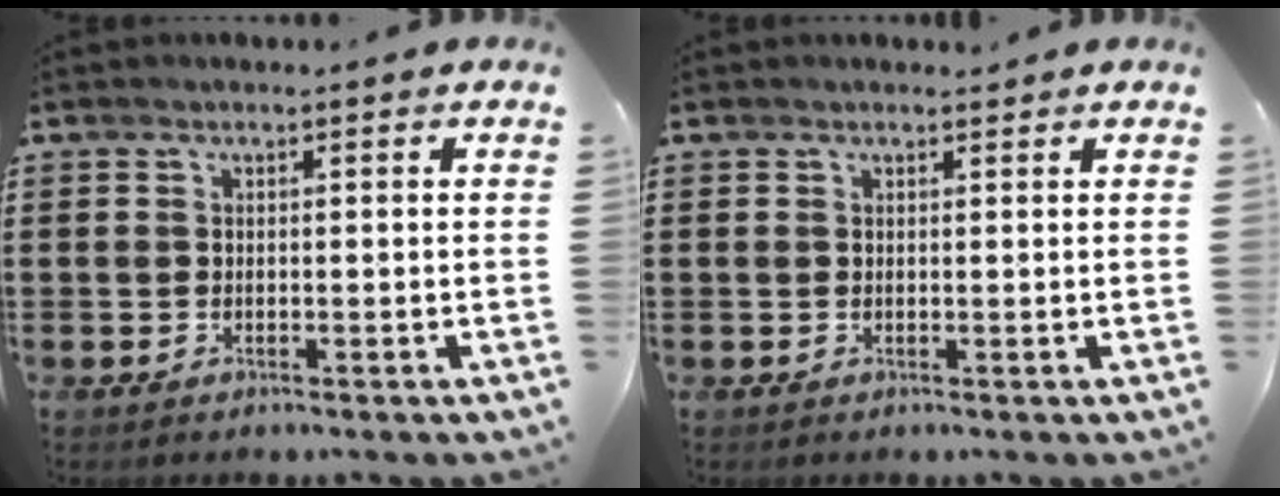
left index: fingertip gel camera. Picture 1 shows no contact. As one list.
[{"total": 0.5, "force": [0.5, 0.1, 0.1], "torque": [-0.004, 0.001, 0.011]}]